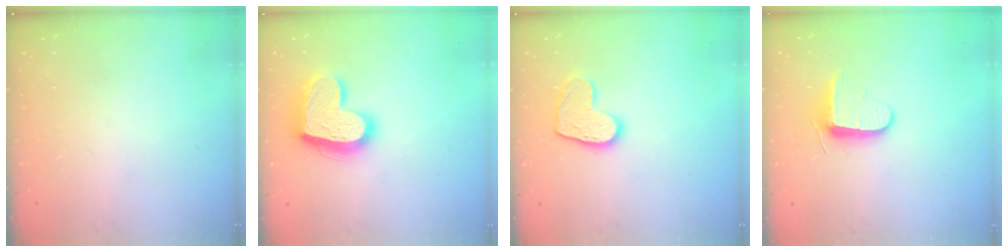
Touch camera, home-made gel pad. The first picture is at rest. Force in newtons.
{"total": 18.3, "press": 18.2, "slide": 1.7}
{"total": 10.6, "press": 10.6, "slide": 0.8}
{"total": 8.7, "press": 8.6, "slide": 1.4}